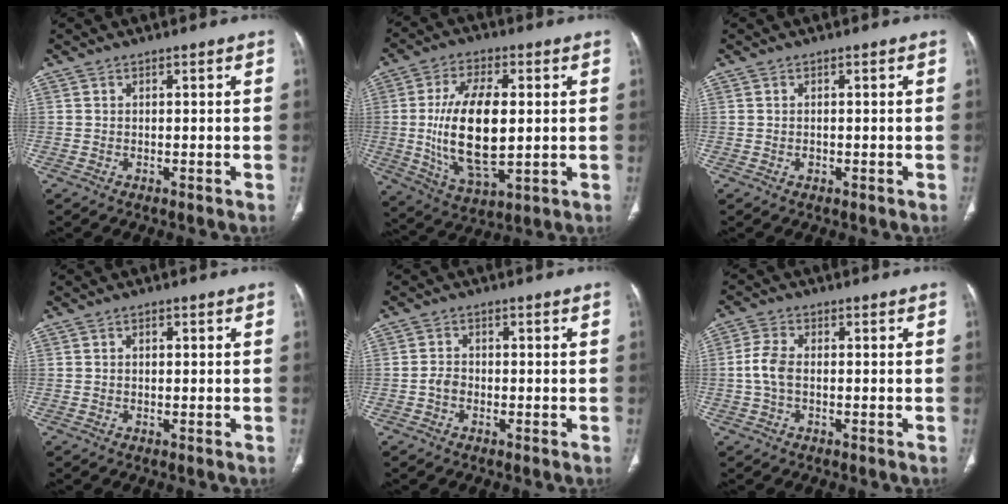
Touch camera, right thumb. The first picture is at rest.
{"total": 16.7, "force": [0.4, 7.7, 14.8], "torque": [-0.278, -0.012, 0.016]}
{"total": 0.5, "force": [-0.2, 0.3, 0.3], "torque": [-0.007, 0.000, -0.003]}
{"total": 1.1, "force": [0.1, 0.7, 0.8], "torque": [-0.013, 0.003, 0.002]}
{"total": 2.0, "force": [-0.8, 1.5, 1.1], "torque": [-0.016, 0.009, -0.019]}
{"total": 4.7, "force": [-0.5, 2.8, 3.8], "torque": [-0.088, 0.011, -0.013]}